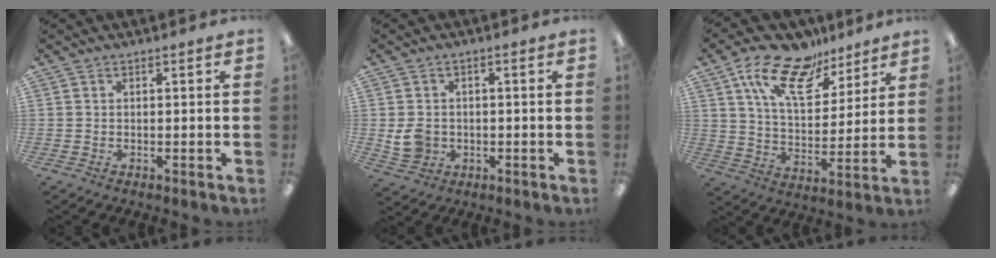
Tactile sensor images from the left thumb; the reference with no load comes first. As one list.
[{"total": 5.4, "force": [-0.8, 4.6, 2.8], "torque": [-0.053, 0.002, -0.013]}, {"total": 17.4, "force": [11.6, 8.3, 10.0], "torque": [-0.177, -0.049, 0.206]}]